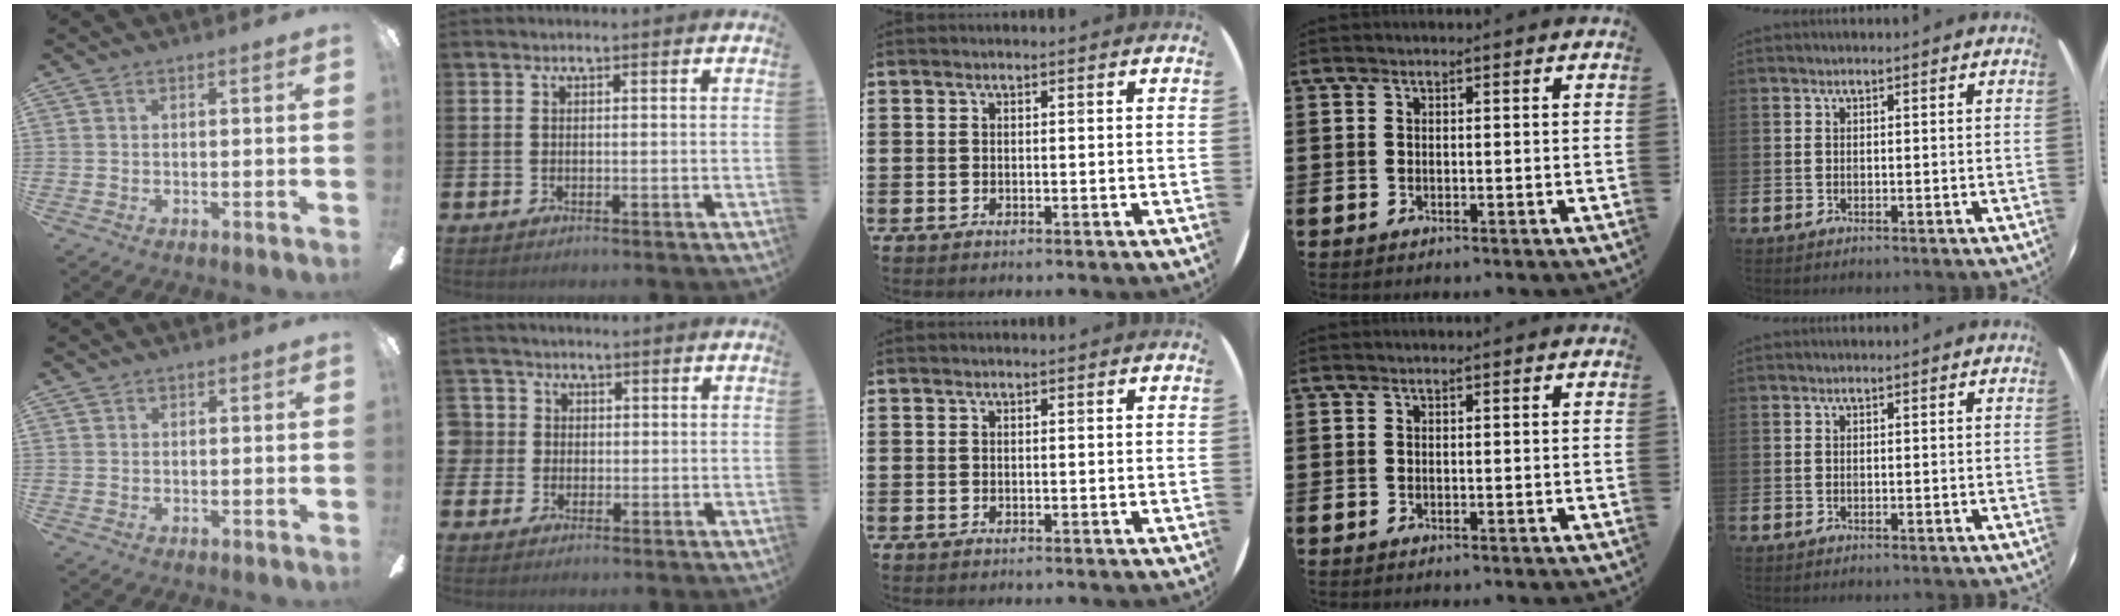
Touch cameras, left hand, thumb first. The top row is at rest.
{"thumb": {"total": 0.7, "force": [0.6, 0.4, -0.1], "torque": [0.003, 0.003, 0.010]}, "index": {"total": 3.5, "force": [0.5, 3.5, 0.1], "torque": [-0.006, 0.009, 0.003]}}